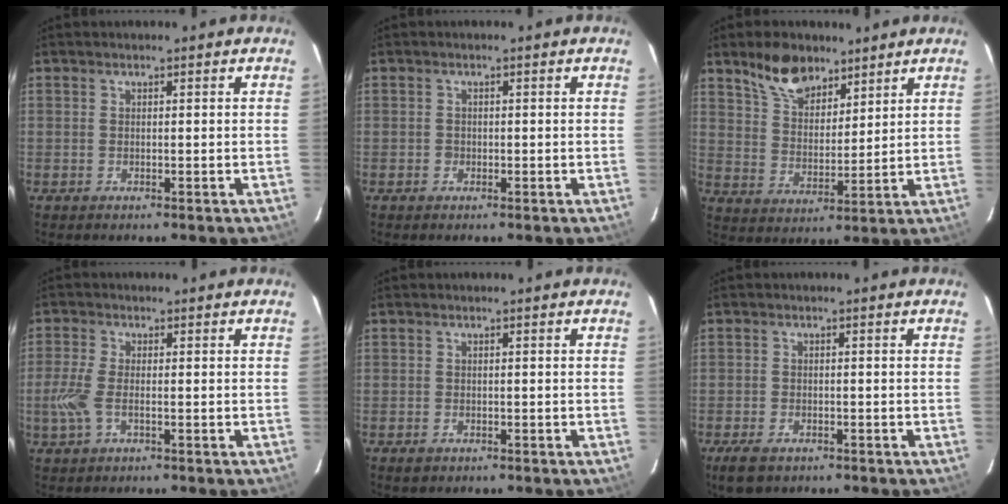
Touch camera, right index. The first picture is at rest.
{"total": 0.9, "force": [-0.3, 0.9, 0.1], "torque": [0.002, 0.001, -0.004]}
{"total": 10.1, "force": [7.3, 5.2, 4.7], "torque": [-0.086, 0.018, 0.138]}
{"total": 5.2, "force": [-1.3, 2.2, 4.6], "torque": [-0.111, -0.002, -0.028]}
{"total": 1.4, "force": [-0.8, 1.0, 0.5], "torque": [-0.009, 0.000, -0.012]}
{"total": 4.5, "force": [-2.9, 2.4, 2.3], "torque": [-0.057, -0.010, -0.051]}